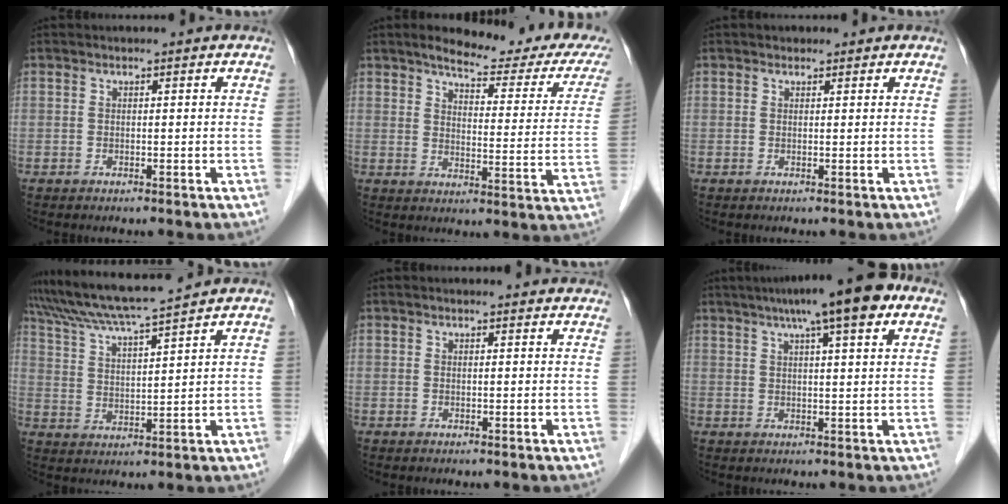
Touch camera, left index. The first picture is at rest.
{"total": 18.1, "force": [15.5, 2.8, 9.0], "torque": [-0.102, -0.032, 0.177]}
{"total": 1.1, "force": [0.9, 0.7, 0.1], "torque": [-0.002, 0.005, 0.010]}
{"total": 10.7, "force": [9.7, -1.6, 4.2], "torque": [-0.082, 0.011, 0.174]}
{"total": 3.9, "force": [3.7, 0.7, 1.1], "torque": [-0.011, 0.010, 0.034]}
{"total": 11.5, "force": [7.1, 1.1, 9.0], "torque": [-0.137, 0.029, 0.099]}